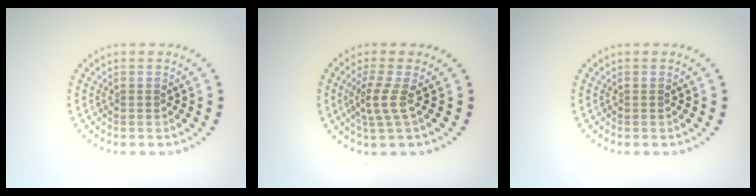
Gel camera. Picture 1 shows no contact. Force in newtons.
{"total": 2.4, "press": 1.6, "slide": 1.8}
{"total": 0.0}